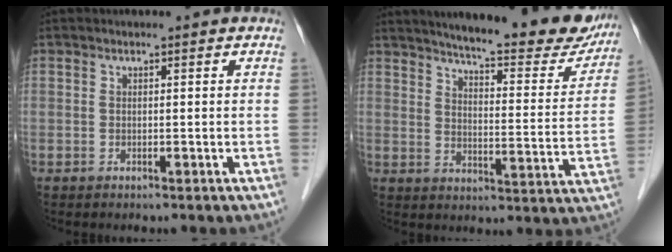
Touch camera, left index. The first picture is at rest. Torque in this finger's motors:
{"motor_torque": [0.18, -0.29, 0.50, 0.09]}